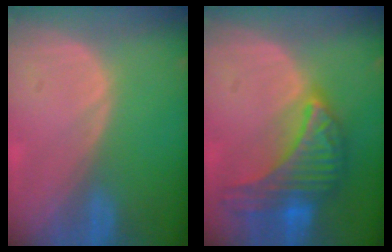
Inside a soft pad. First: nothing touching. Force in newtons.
{"total": 10.0, "press": 10.0, "slide": 0.5}